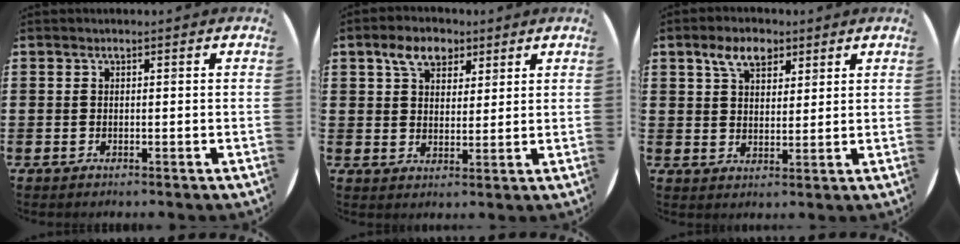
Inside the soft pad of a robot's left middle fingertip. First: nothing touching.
{"total": 5.5, "force": [3.6, 3.4, 2.4], "torque": [-0.044, 0.010, 0.064]}
{"total": 5.3, "force": [3.5, 2.9, 2.7], "torque": [-0.048, 0.006, 0.061]}